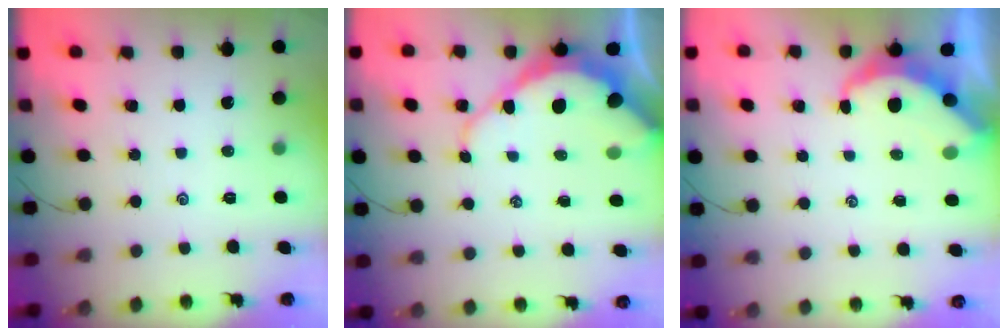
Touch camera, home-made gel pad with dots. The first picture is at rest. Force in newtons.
{"total": 11.9, "press": 11.8, "slide": 1.1}
{"total": 5.1, "press": 5.0, "slide": 0.5}